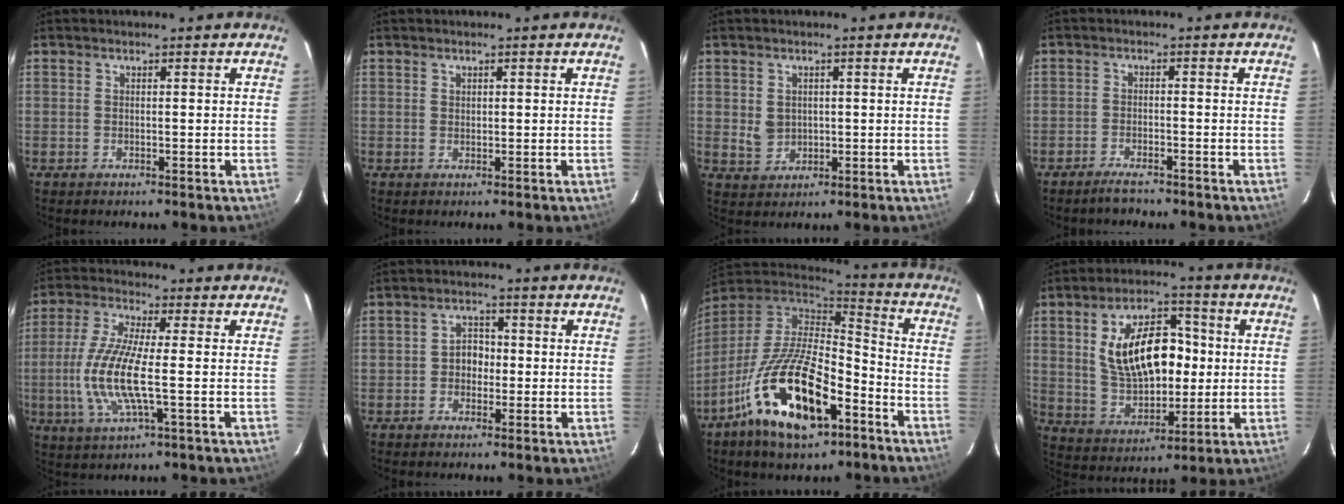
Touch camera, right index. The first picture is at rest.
{"total": 0.6, "force": [0.4, 0.4, 0.2], "torque": [-0.004, 0.003, 0.008]}
{"total": 3.8, "force": [0.4, 3.4, 1.7], "torque": [-0.031, 0.001, 0.017]}
{"total": 3.4, "force": [-2.9, 0.9, 1.4], "torque": [-0.041, 0.000, -0.054]}
{"total": 12.1, "force": [-1.8, 2.4, 11.7], "torque": [-0.248, -0.007, -0.039]}
{"total": 3.7, "force": [-0.6, 3.1, 1.9], "torque": [-0.031, 0.012, -0.009]}
{"total": 22.2, "force": [-11.5, 9.1, 16.7], "torque": [-0.326, -0.030, -0.198]}
{"total": 15.9, "force": [1.9, 8.8, 13.1], "torque": [-0.236, 0.020, 0.050]}